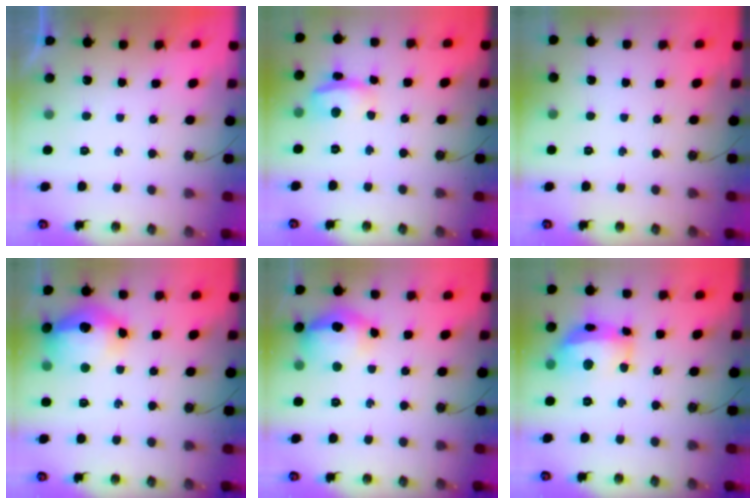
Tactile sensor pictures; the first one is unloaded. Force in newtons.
{"total": 13.9, "press": 7.3, "slide": 11.9}
{"total": 0.0}
{"total": 16.2, "press": 16.1, "slide": 1.5}
{"total": 14.5, "press": 14.3, "slide": 2.0}
{"total": 15.6, "press": 15.4, "slide": 1.9}